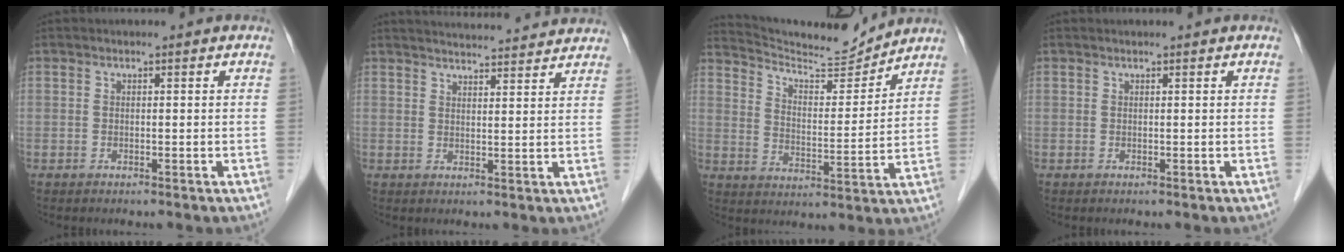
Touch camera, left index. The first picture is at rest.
{"total": 13.1, "force": [12.7, 1.0, 3.3], "torque": [-0.044, 0.019, 0.158]}
{"total": 12.2, "force": [12.0, 0.1, 2.3], "torque": [-0.047, -0.003, 0.197]}
{"total": 0.7, "force": [0.7, 0.0, 0.2], "torque": [-0.006, 0.010, 0.013]}